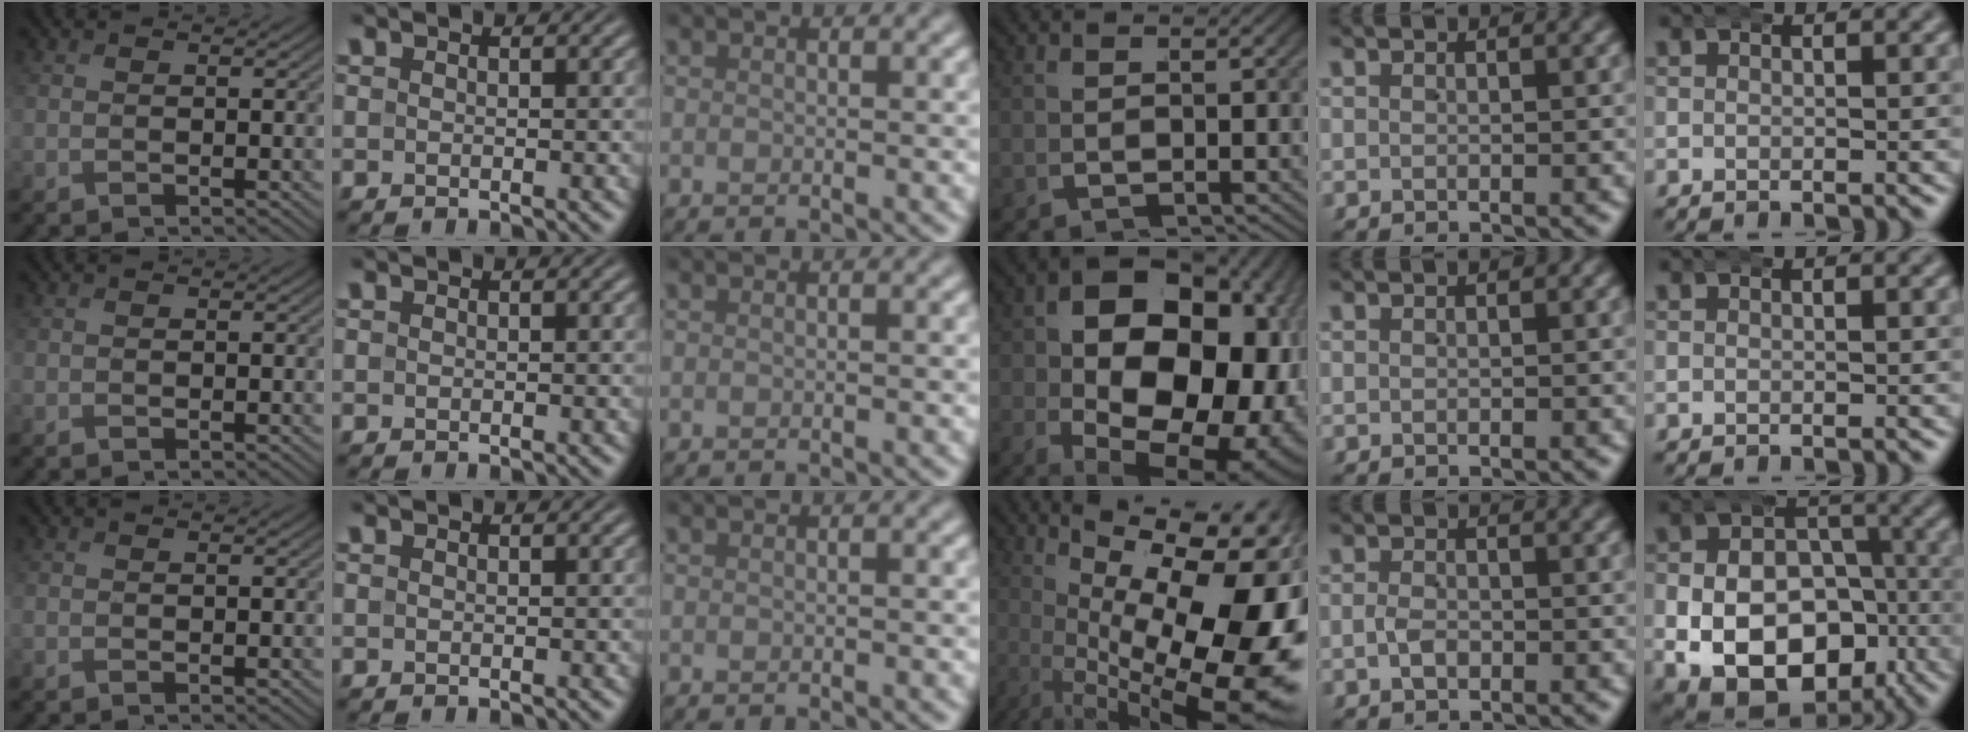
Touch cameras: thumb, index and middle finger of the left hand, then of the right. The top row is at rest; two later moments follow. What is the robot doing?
{"motion": "wrap", "object": "arm wrap"}